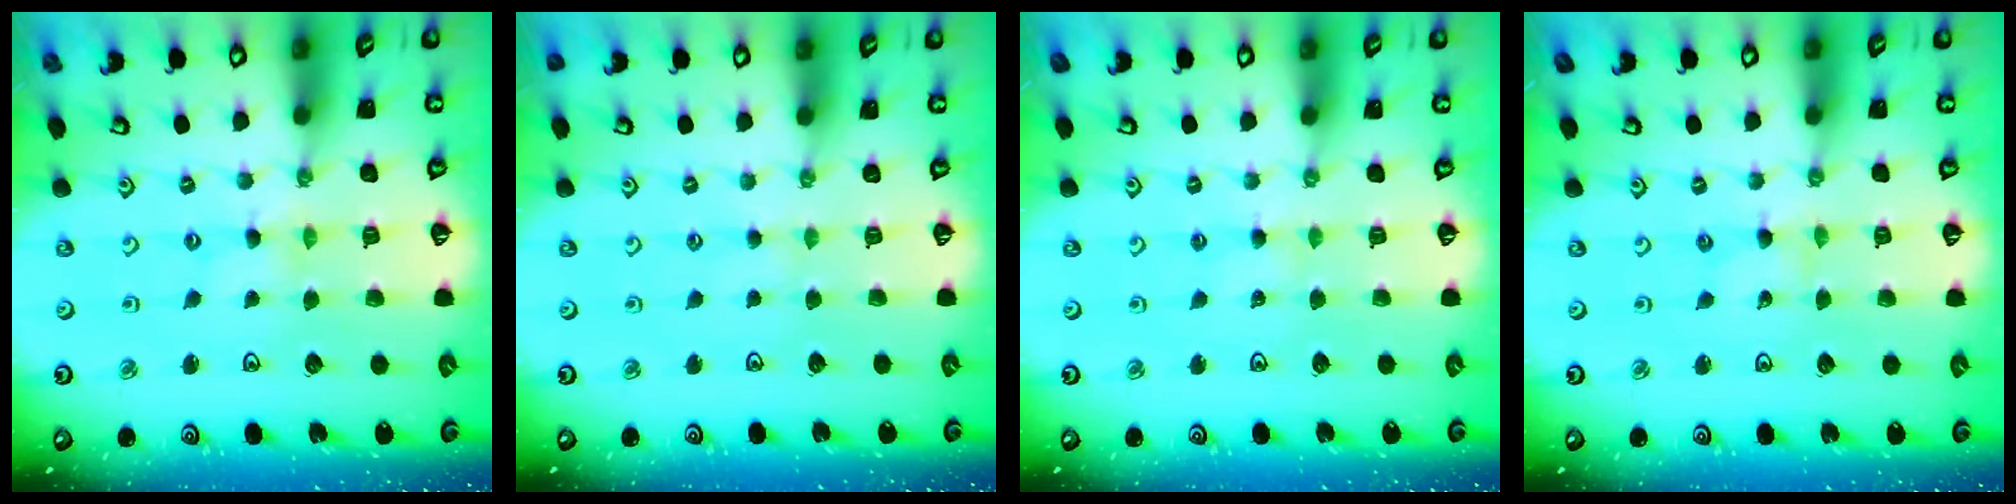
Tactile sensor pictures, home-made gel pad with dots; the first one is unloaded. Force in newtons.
{"total": 0.6, "press": 0.6, "slide": 0.2}
{"total": 1.9, "press": 1.8, "slide": 0.3}
{"total": 0.0}